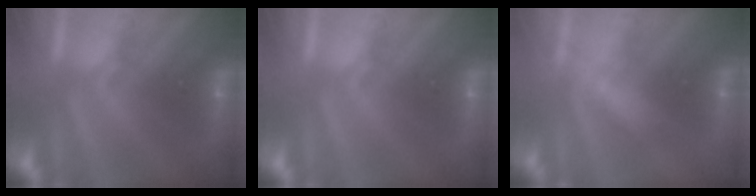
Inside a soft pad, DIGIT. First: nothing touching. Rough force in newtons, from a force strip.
{"total": 0.0}
{"total": 2.7}